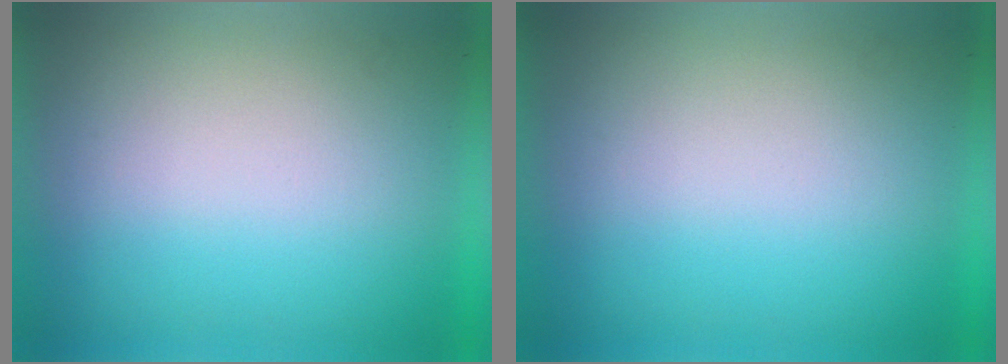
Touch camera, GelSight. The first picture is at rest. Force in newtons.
{"total": 0.0}